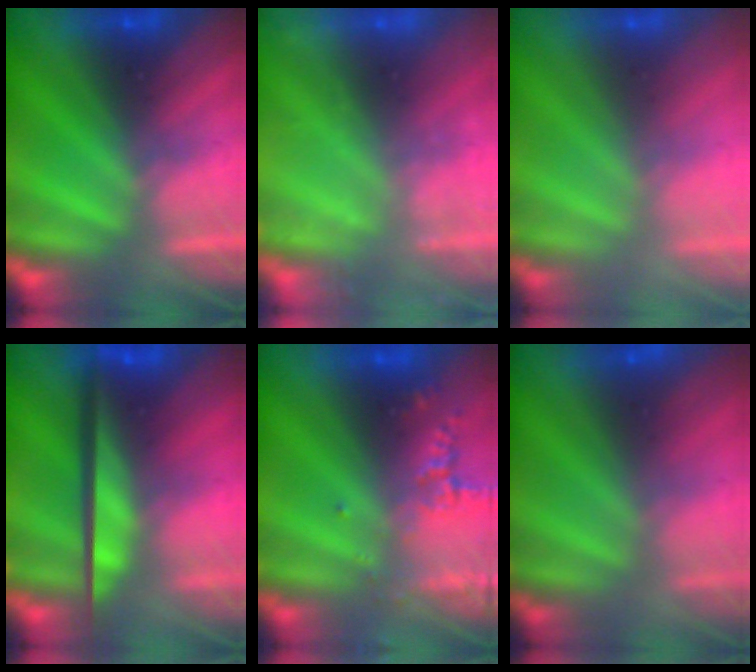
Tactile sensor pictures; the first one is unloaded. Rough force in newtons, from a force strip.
{"total": 2.4}
{"total": 2.6}
{"total": 8.7}
{"total": 2.4}
{"total": 3.1}